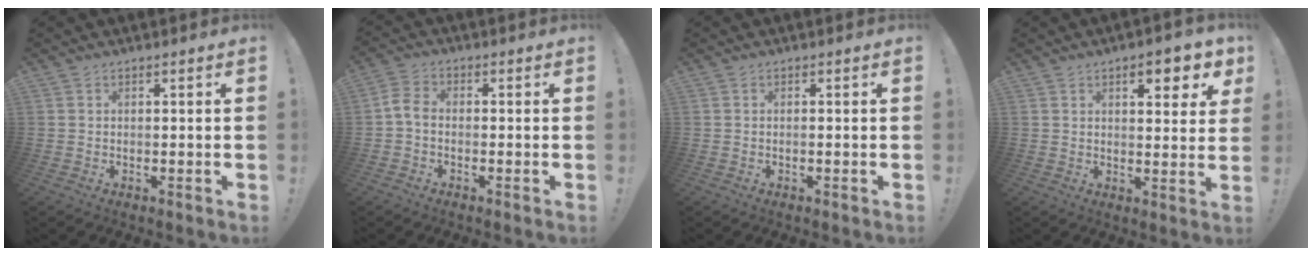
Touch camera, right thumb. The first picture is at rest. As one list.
[{"total": 4.7, "force": [-1.1, 3.0, 3.4], "torque": [-0.063, 0.015, -0.018]}, {"total": 0.5, "force": [-0.4, -0.1, 0.3], "torque": [-0.007, 0.000, -0.007]}, {"total": 7.6, "force": [4.2, 2.5, 5.8], "torque": [-0.066, -0.019, 0.064]}]